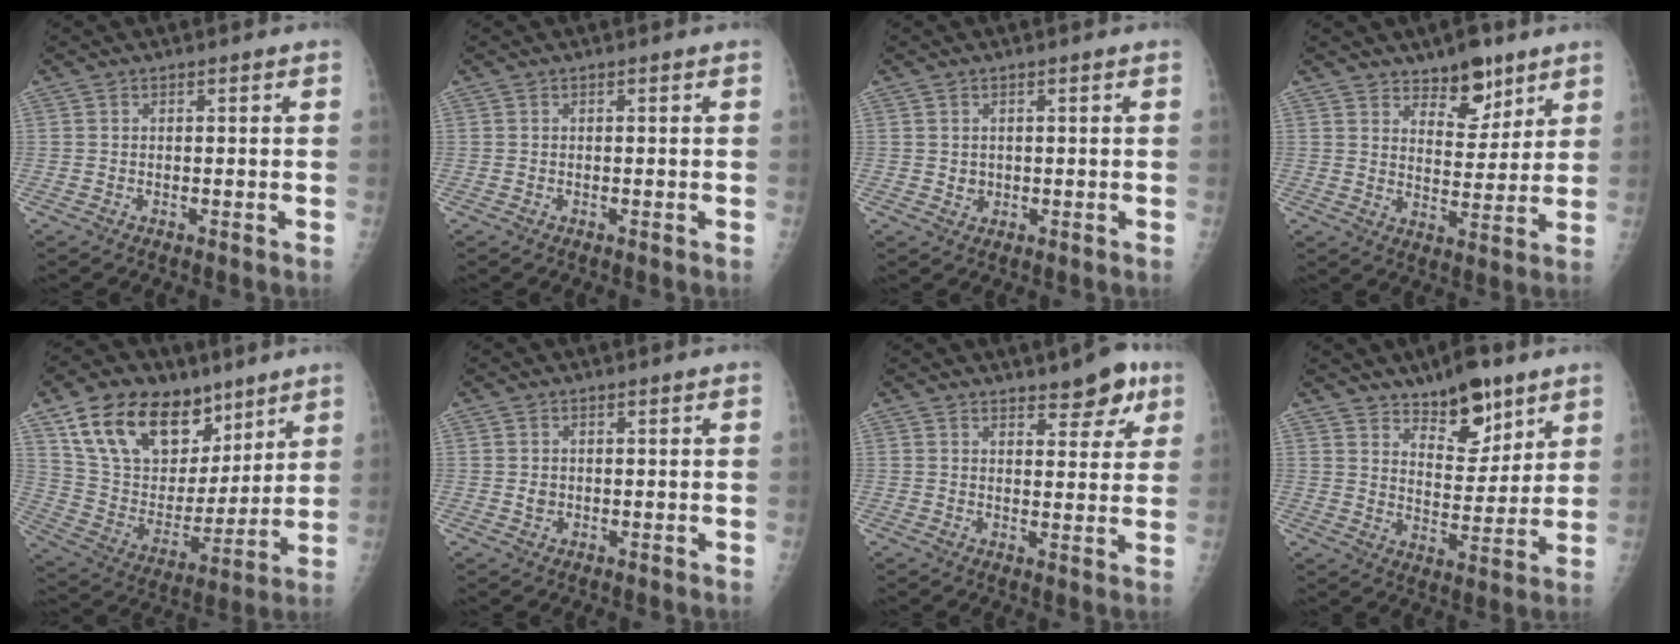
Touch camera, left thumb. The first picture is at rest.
{"total": 0.0}
{"total": 1.5, "force": [0.3, 1.4, 0.5], "torque": [-0.003, -0.003, 0.010]}
{"total": 8.6, "force": [6.2, 4.3, 4.1], "torque": [-0.026, -0.044, 0.099]}
{"total": 22.5, "force": [13.6, 13.6, 11.6], "torque": [-0.165, -0.039, 0.248]}
{"total": 1.3, "force": [0.1, 1.2, 0.6], "torque": [-0.007, -0.001, 0.006]}
{"total": 6.7, "force": [4.4, 2.7, 4.3], "torque": [-0.030, -0.024, 0.057]}
{"total": 11.3, "force": [7.9, 5.1, 6.3], "torque": [-0.064, -0.059, 0.132]}